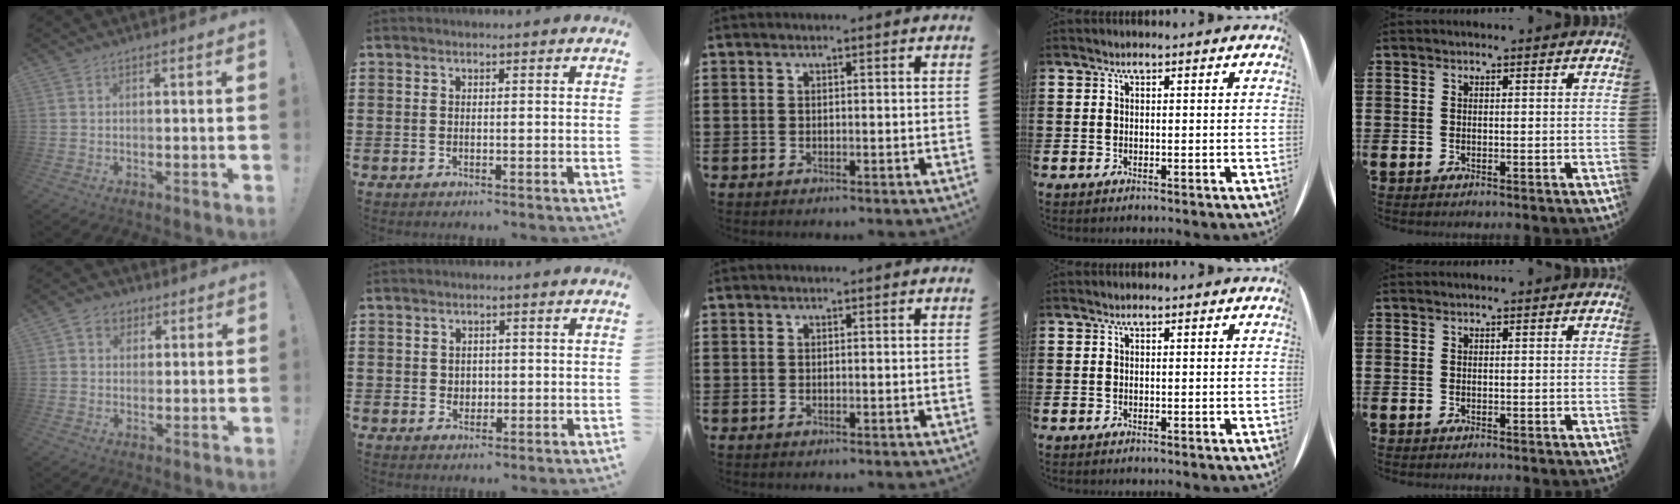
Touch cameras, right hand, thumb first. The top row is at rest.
{"thumb": {"total": 5.0, "force": [1.9, 4.2, 2.0], "torque": [-0.029, 0.001, 0.035]}, "index": {"total": 1.6, "force": [0.3, 1.6, 0.4], "torque": [-0.013, 0.010, 0.003]}}